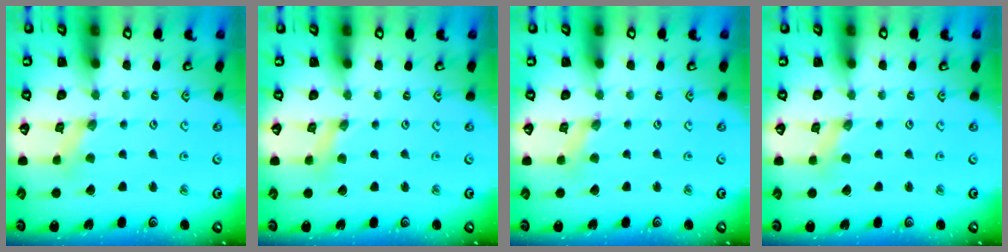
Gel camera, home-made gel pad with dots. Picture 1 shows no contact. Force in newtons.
{"total": 0.0}
{"total": 0.0}
{"total": 0.0}